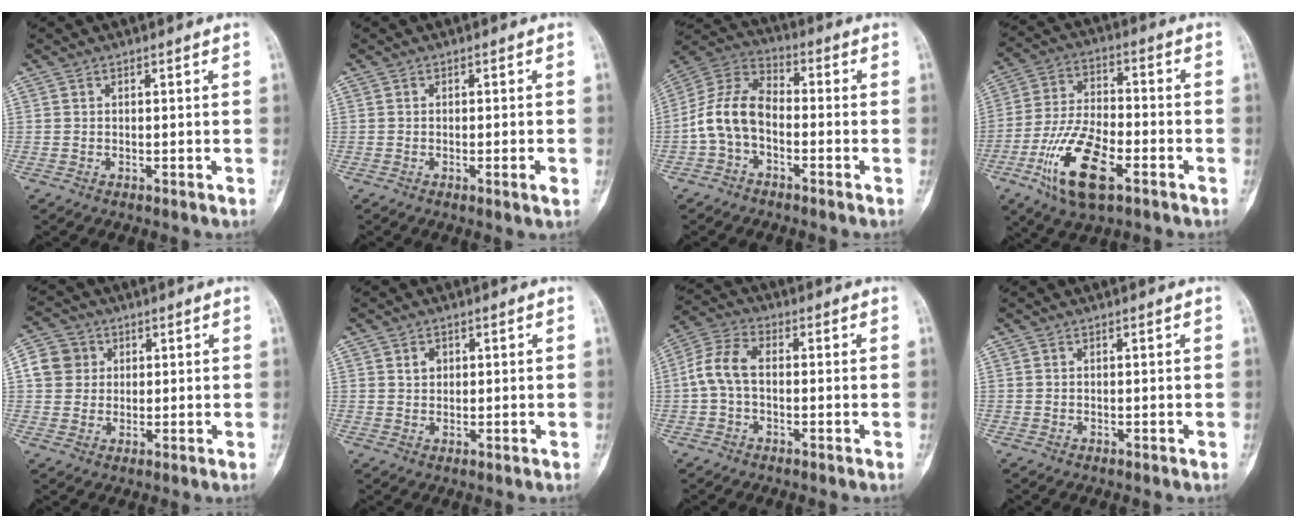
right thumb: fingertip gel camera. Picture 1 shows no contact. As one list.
[{"total": 1.8, "force": [-0.6, 0.2, 1.7], "torque": [-0.029, -0.004, -0.008]}, {"total": 10.2, "force": [-2.5, 6.5, 7.5], "torque": [-0.144, 0.039, -0.062]}, {"total": 15.1, "force": [-6.7, 6.5, 11.8], "torque": [-0.229, 0.022, -0.121]}, {"total": 6.2, "force": [1.4, 5.8, 1.7], "torque": [-0.010, 0.005, 0.021]}, {"total": 2.1, "force": [0.8, 1.7, 0.9], "torque": [-0.007, -0.004, 0.015]}, {"total": 6.8, "force": [-0.4, 4.0, 5.5], "torque": [-0.117, 0.022, -0.018]}, {"total": 0.0}]